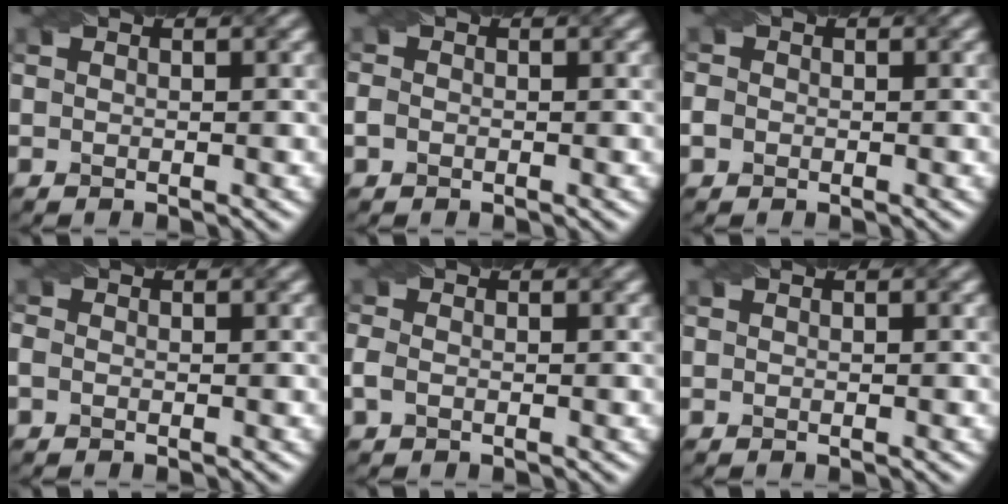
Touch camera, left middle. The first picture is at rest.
{"total": 1.1, "force": [-0.4, 0.9, 0.4], "torque": [-0.009, -0.002, -0.010]}
{"total": 1.2, "force": [-0.4, 1.1, 0.3], "torque": [-0.004, -0.001, -0.010]}
{"total": 0.9, "force": [-0.3, 0.8, 0.5], "torque": [-0.010, -0.002, -0.007]}
{"total": 1.4, "force": [-0.4, 1.0, 0.9], "torque": [-0.024, 0.001, -0.012]}
{"total": 0.0}